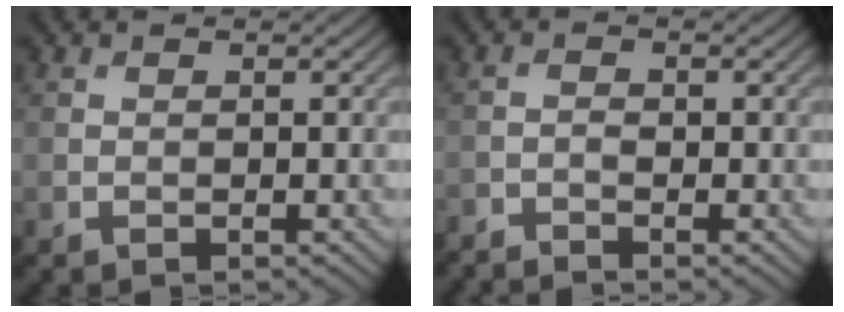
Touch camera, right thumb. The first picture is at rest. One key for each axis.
{"total": 1.8, "fx": -1.8, "fy": 0.2, "fz": 0.5, "tx": -0.010, "ty": -0.003, "tz": -0.040}